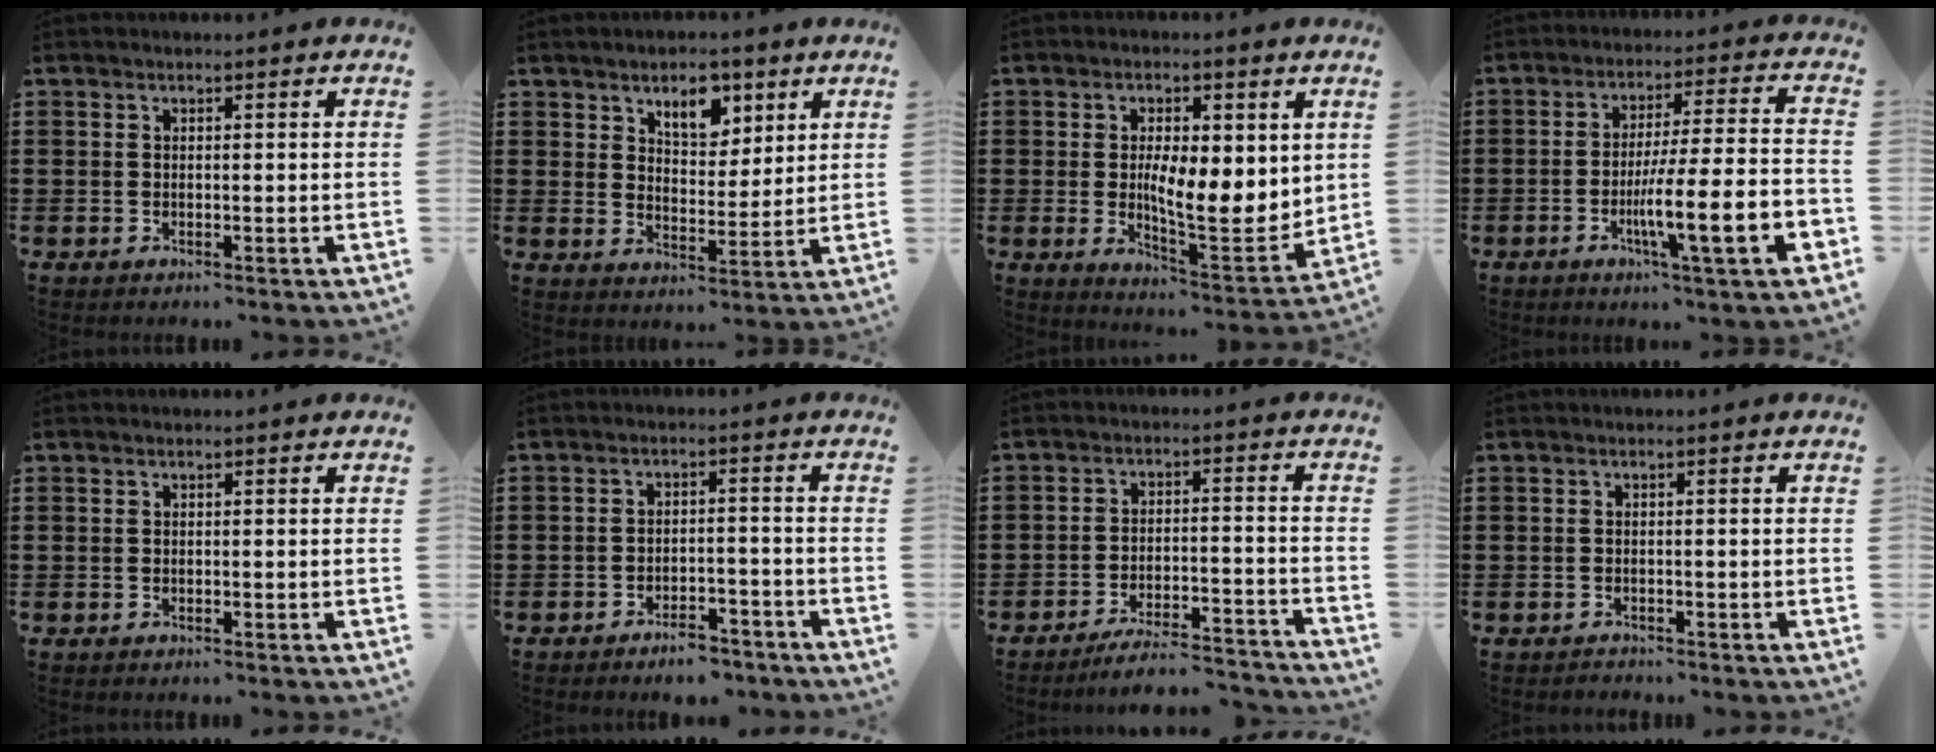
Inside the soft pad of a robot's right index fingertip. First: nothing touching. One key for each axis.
{"total": 6.5, "fx": 4.3, "fy": 3.7, "fz": 3.2, "tx": -0.055, "ty": -0.001, "tz": 0.074}
{"total": 8.5, "fx": 0.5, "fy": 3.4, "fz": 7.8, "tx": -0.120, "ty": -0.012, "tz": 0.006}
{"total": 12.2, "fx": -4.4, "fy": 1.1, "fz": 11.3, "tx": -0.192, "ty": -0.009, "tz": -0.082}
{"total": 0.0}
{"total": 4.1, "fx": -3.8, "fy": 1.0, "fz": 1.3, "tx": -0.023, "ty": 0.009, "tz": -0.074}
{"total": 5.8, "fx": -5.4, "fy": 0.3, "fz": 2.0, "tx": -0.039, "ty": -0.004, "tz": -0.104}
{"total": 0.8, "fx": -0.7, "fy": 0.3, "fz": 0.0, "tx": -0.004, "ty": 0.001, "tz": -0.017}